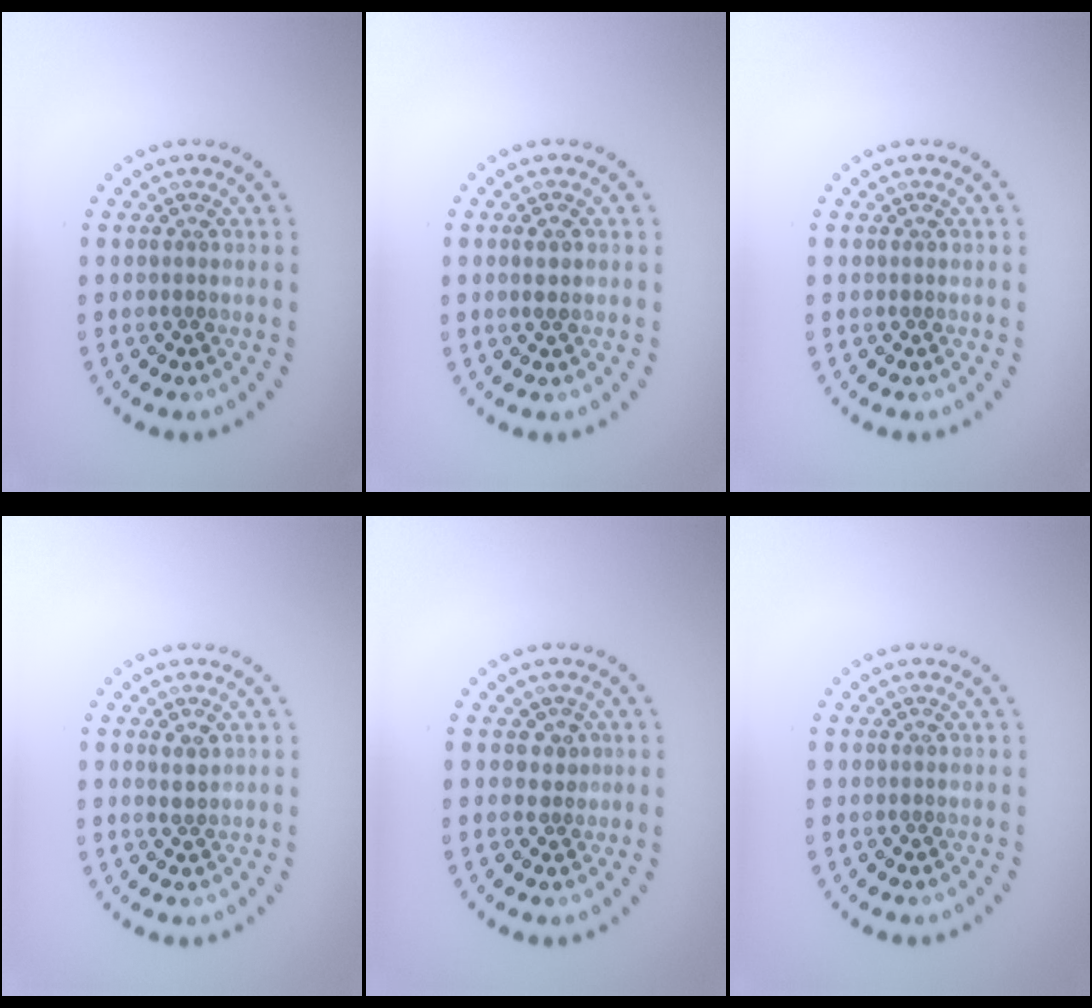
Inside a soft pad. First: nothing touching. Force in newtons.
{"total": 1.1, "press": 1.0, "slide": 0.5}
{"total": 0.0}
{"total": 1.0, "press": 0.9, "slide": 0.5}
{"total": 1.1, "press": 0.7, "slide": 0.8}
{"total": 0.0}